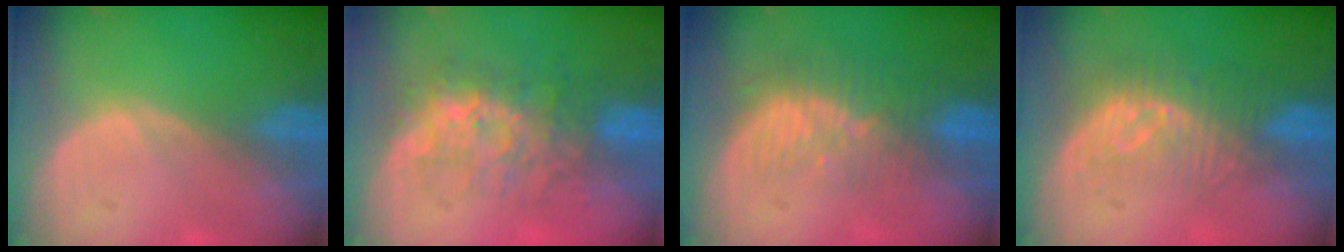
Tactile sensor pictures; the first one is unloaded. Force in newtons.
{"total": 8.0, "press": 7.6, "slide": 2.4}
{"total": 8.2, "press": 7.1, "slide": 4.0}
{"total": 8.3, "press": 7.3, "slide": 3.9}